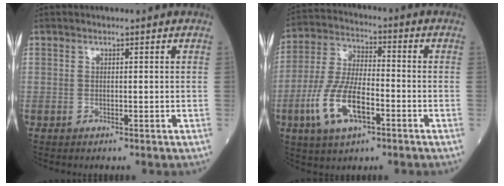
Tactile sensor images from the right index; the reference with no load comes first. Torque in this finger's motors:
{"motor_torque": [1.58, -0.56, 0.94, 0.21]}